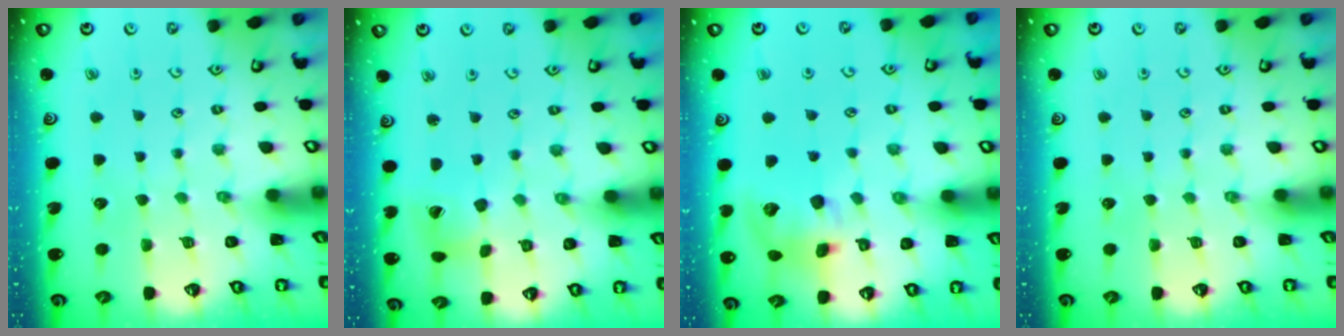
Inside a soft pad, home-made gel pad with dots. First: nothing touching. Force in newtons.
{"total": 8.7, "press": 8.6, "slide": 0.9}
{"total": 11.1, "press": 10.9, "slide": 1.9}
{"total": 0.0}